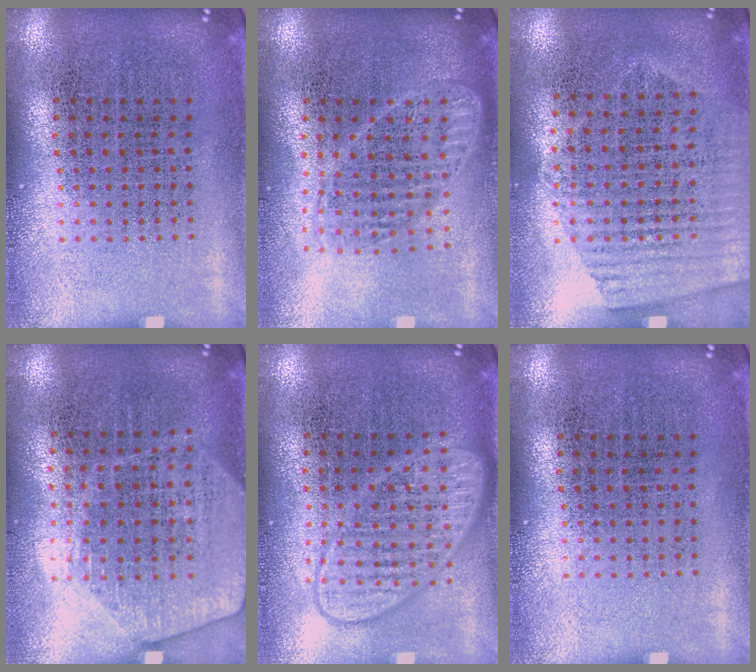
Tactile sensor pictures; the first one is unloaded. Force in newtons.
{"total": 1.8, "press": 1.6, "slide": 0.9}
{"total": 1.5, "press": 1.2, "slide": 0.8}
{"total": 2.0, "press": 1.7, "slide": 0.9}
{"total": 2.9, "press": 2.9, "slide": 0.5}
{"total": 0.0}